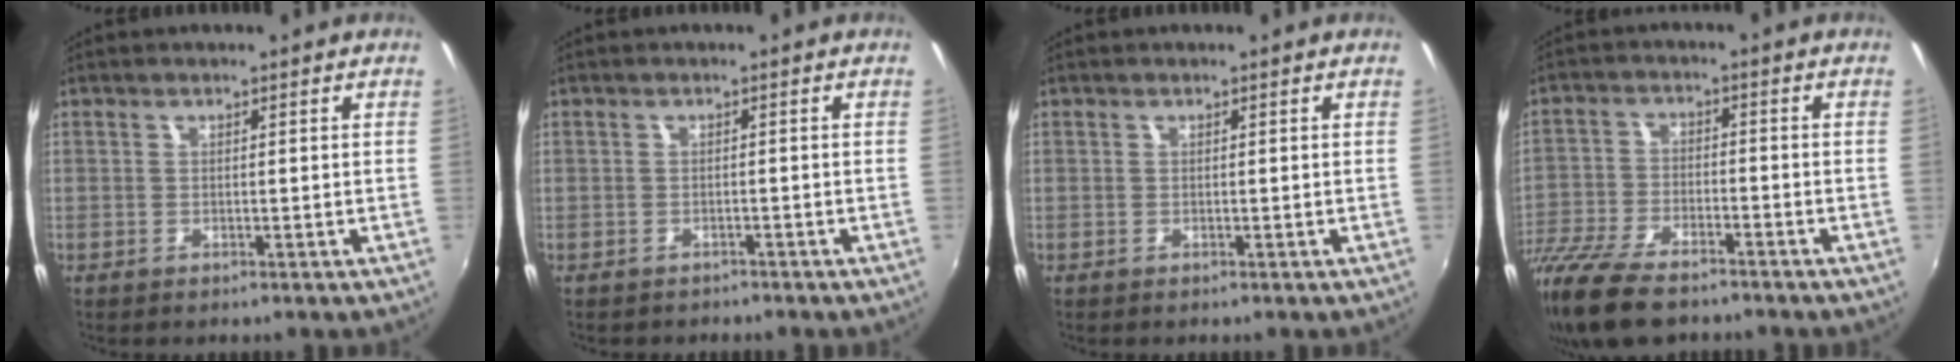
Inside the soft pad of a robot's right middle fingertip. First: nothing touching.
{"total": 1.5, "force": [-1.2, 0.9, 0.0], "torque": [-0.005, 0.001, -0.017]}
{"total": 0.0}
{"total": 15.0, "force": [-11.6, 5.1, 8.0], "torque": [-0.194, -0.041, -0.217]}